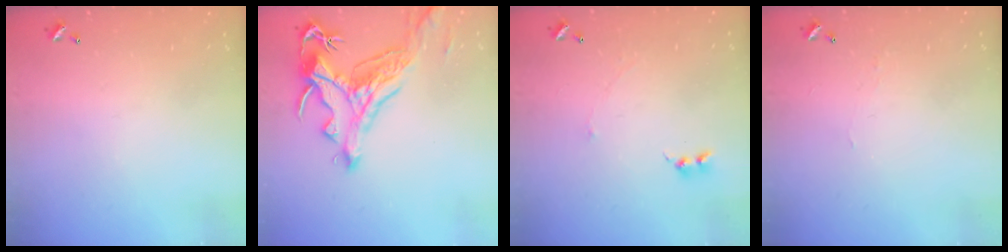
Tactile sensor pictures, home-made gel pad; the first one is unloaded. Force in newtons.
{"total": 2.2, "press": 1.7, "slide": 1.3}
{"total": 1.1, "press": 0.9, "slide": 0.6}
{"total": 1.2, "press": 1.1, "slide": 0.3}